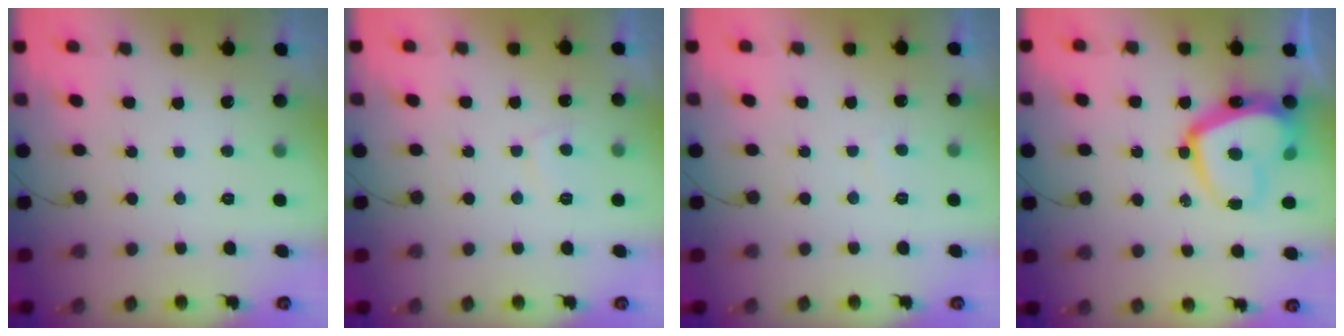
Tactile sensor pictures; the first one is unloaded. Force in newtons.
{"total": 3.0, "press": 2.9, "slide": 0.7}
{"total": 0.6, "press": 0.4, "slide": 0.4}
{"total": 18.3, "press": 18.2, "slide": 1.6}